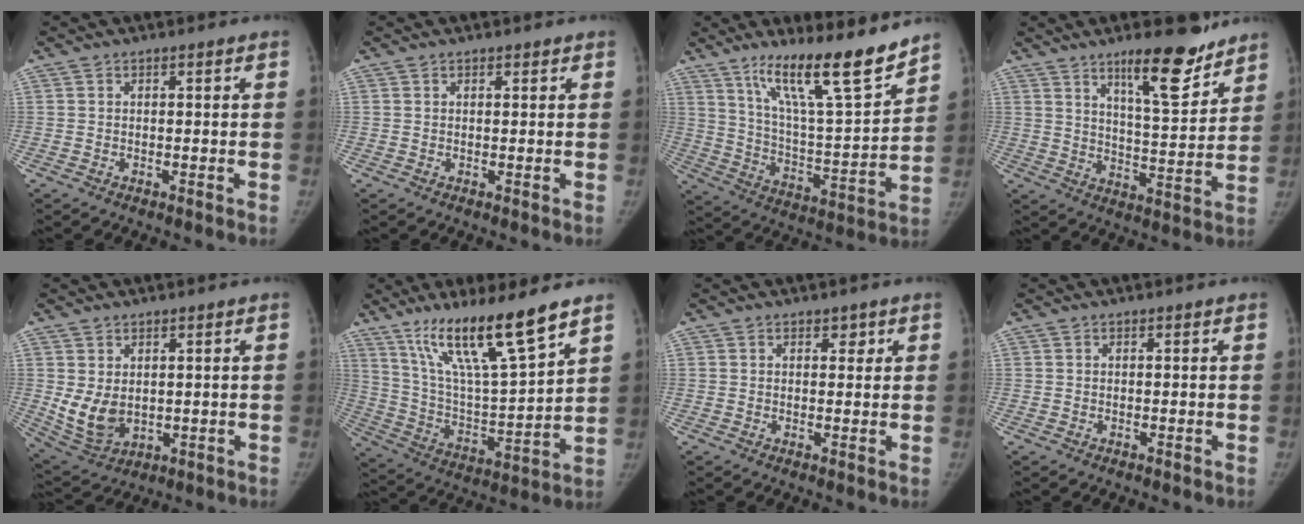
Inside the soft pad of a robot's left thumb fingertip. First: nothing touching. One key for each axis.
{"total": 0.6, "fx": 0.5, "fy": 0.4, "fz": 0.1, "tx": 0.000, "ty": -0.004, "tz": 0.006}
{"total": 18.0, "fx": 13.4, "fy": 2.6, "fz": 11.8, "tx": -0.168, "ty": -0.088, "tz": 0.233}
{"total": 13.3, "fx": 9.4, "fy": 3.4, "fz": 8.8, "tx": -0.106, "ty": -0.070, "tz": 0.151}
{"total": 7.7, "fx": 0.9, "fy": 5.5, "fz": 5.3, "tx": -0.090, "ty": -0.020, "tz": 0.040}
{"total": 18.6, "fx": 12.8, "fy": 2.4, "fz": 13.3, "tx": -0.219, "ty": -0.067, "tz": 0.239}
{"total": 1.6, "fx": 1.0, "fy": 1.1, "fz": 0.6, "tx": 0.007, "ty": -0.004, "tz": 0.011}
{"total": 0.0}